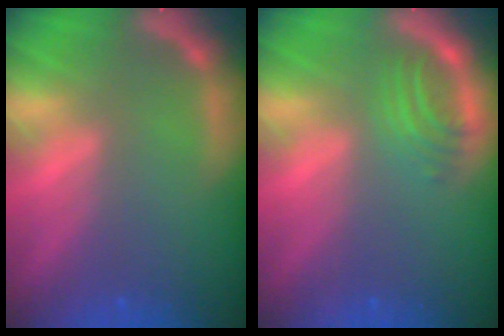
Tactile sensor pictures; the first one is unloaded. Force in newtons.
{"total": 2.9}